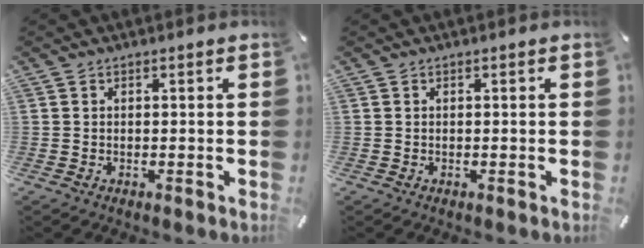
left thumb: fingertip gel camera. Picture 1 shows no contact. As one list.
[{"total": 0.0}]